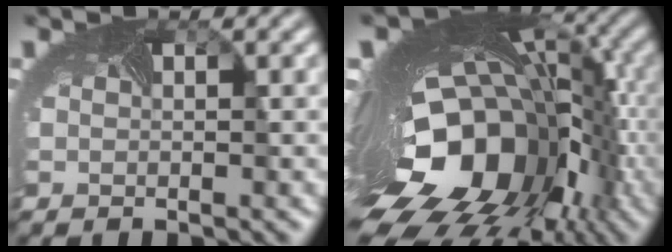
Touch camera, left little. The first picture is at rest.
{"total": 20.3, "force": [-5.3, 12.4, 15.1], "torque": [-0.251, -0.060, -0.066]}